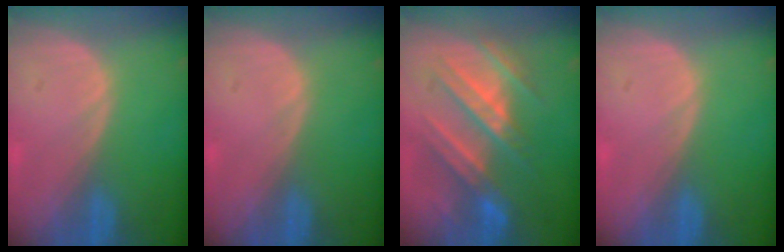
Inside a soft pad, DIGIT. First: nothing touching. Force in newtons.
{"total": 0.0}
{"total": 8.9, "press": 8.9, "slide": 0.6}
{"total": 0.0}